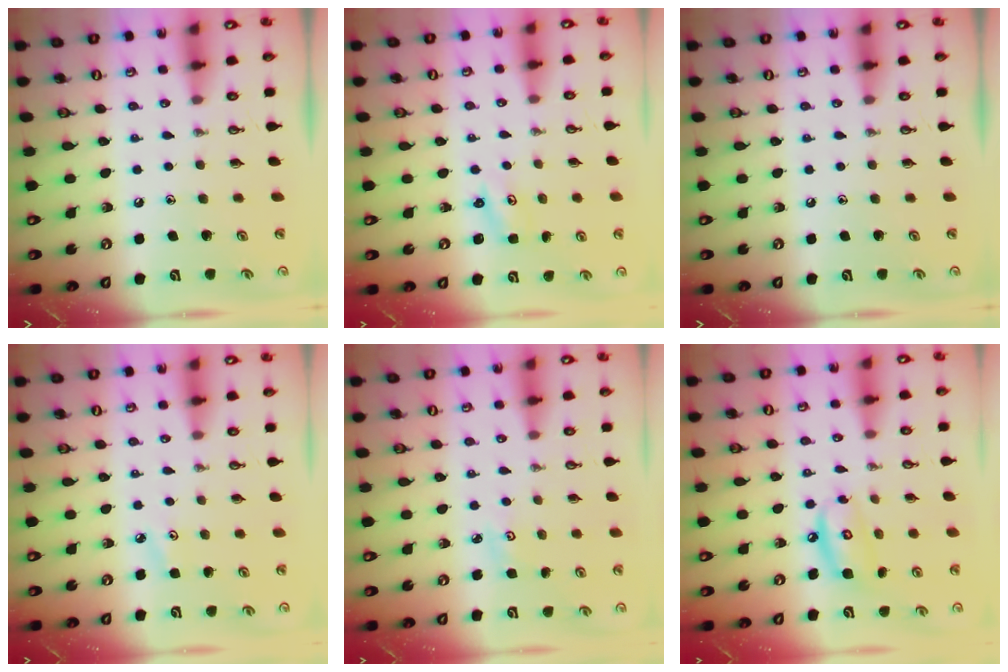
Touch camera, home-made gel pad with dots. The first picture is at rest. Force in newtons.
{"total": 1.7, "press": 1.7, "slide": 0.3}
{"total": 0.0}
{"total": 3.4, "press": 3.3, "slide": 0.4}
{"total": 2.8, "press": 2.7, "slide": 0.4}
{"total": 8.1, "press": 8.1, "slide": 0.6}